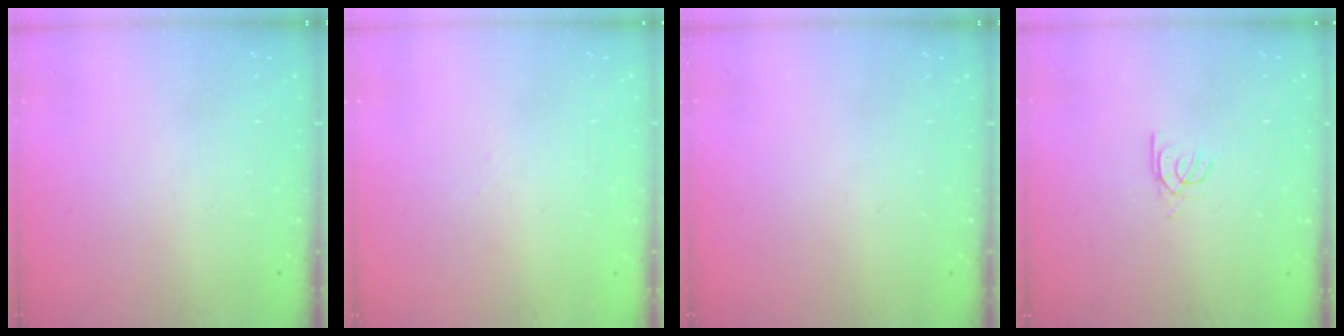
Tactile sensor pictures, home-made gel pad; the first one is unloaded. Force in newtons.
{"total": 2.7, "press": 2.6, "slide": 0.7}
{"total": 0.0}
{"total": 2.4, "press": 2.4, "slide": 0.2}